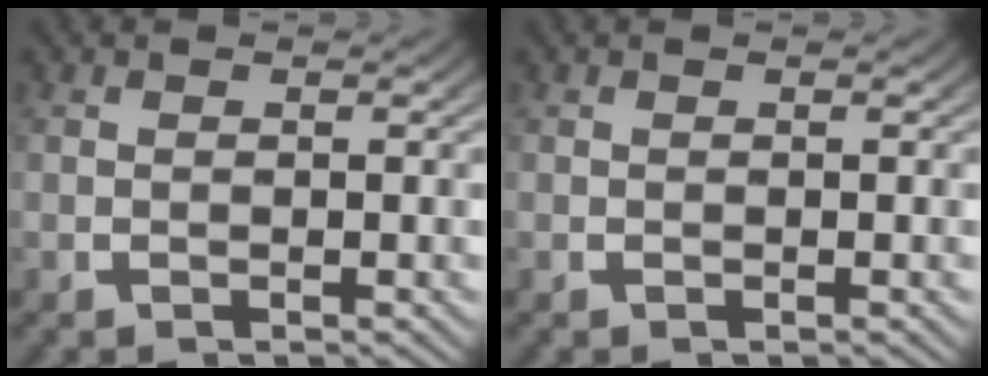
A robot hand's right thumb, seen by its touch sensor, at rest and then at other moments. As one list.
[{"total": 0.0}]